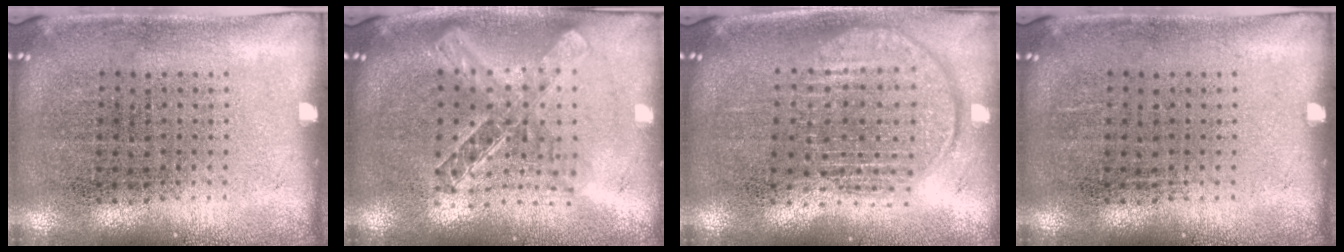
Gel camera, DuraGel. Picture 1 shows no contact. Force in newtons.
{"total": 2.0, "press": 1.7, "slide": 1.1}
{"total": 1.8, "press": 1.5, "slide": 1.0}
{"total": 0.0}